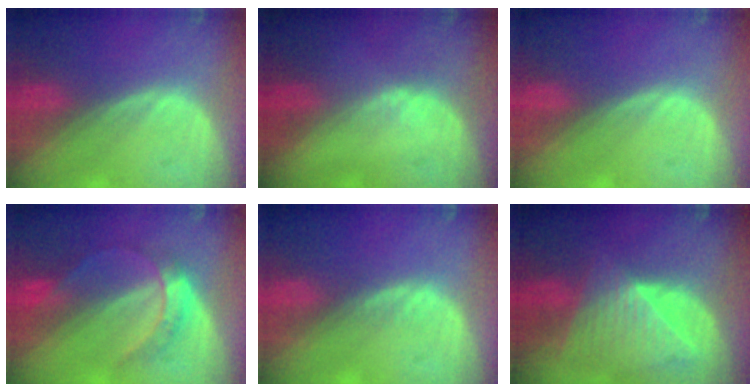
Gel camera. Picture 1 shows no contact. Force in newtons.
{"total": 1.2, "press": 0.9, "slide": 0.8}
{"total": 0.0}
{"total": 5.0, "press": 4.8, "slide": 1.5}
{"total": 0.9, "press": 0.9, "slide": 0.2}
{"total": 9.2, "press": 8.2, "slide": 4.0}